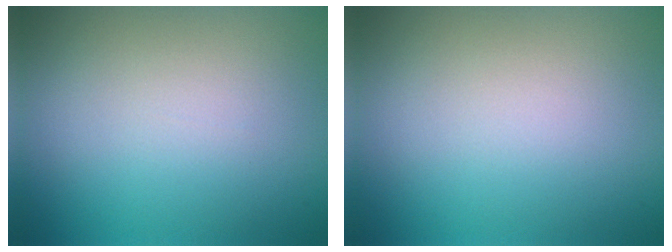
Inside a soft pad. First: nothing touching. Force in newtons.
{"total": 0.0}